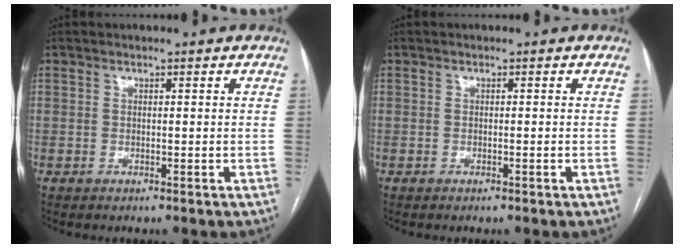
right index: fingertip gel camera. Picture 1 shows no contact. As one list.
[{"total": 0.0}]